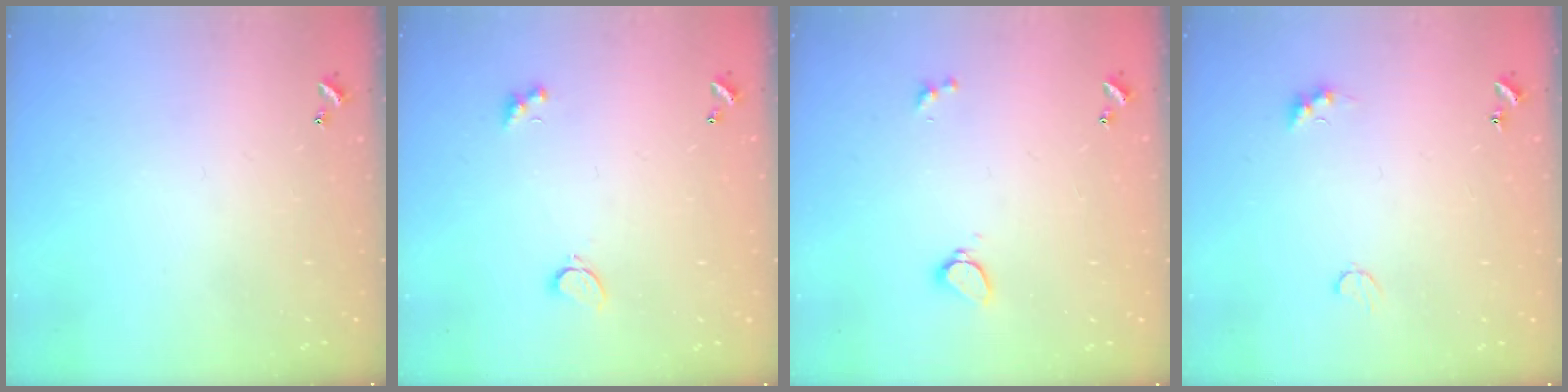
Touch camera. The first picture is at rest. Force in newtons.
{"total": 2.3, "press": 2.3, "slide": 0.6}
{"total": 2.9, "press": 2.3, "slide": 1.9}
{"total": 3.5, "press": 3.4, "slide": 0.8}